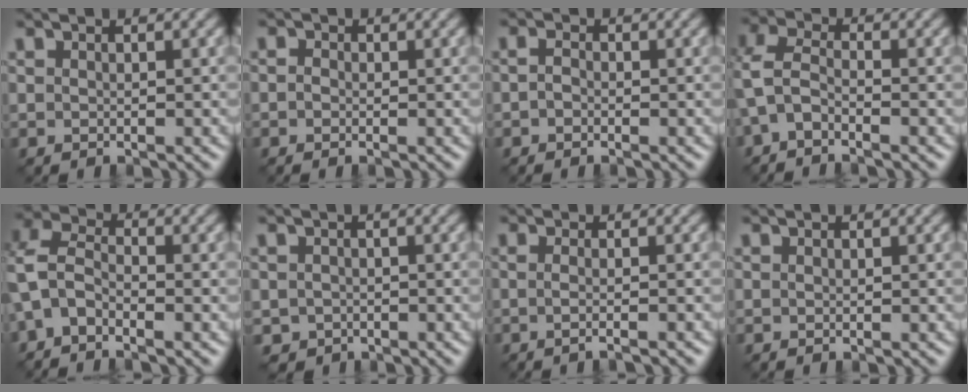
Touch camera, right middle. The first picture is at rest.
{"total": 0.7, "force": [-0.2, 0.6, 0.4], "torque": [-0.010, 0.000, -0.007]}
{"total": 1.0, "force": [-0.3, 0.6, 0.7], "torque": [-0.020, 0.003, -0.010]}
{"total": 3.2, "force": [-1.3, 1.9, 2.3], "torque": [-0.062, 0.008, -0.038]}
{"total": 4.2, "force": [-1.4, 2.7, 2.9], "torque": [-0.070, 0.008, -0.042]}
{"total": 1.5, "force": [-0.8, 1.1, 0.4], "torque": [-0.009, -0.005, -0.017]}
{"total": 1.6, "force": [-0.6, 0.2, 1.5], "torque": [-0.026, -0.005, -0.018]}
{"total": 0.0}